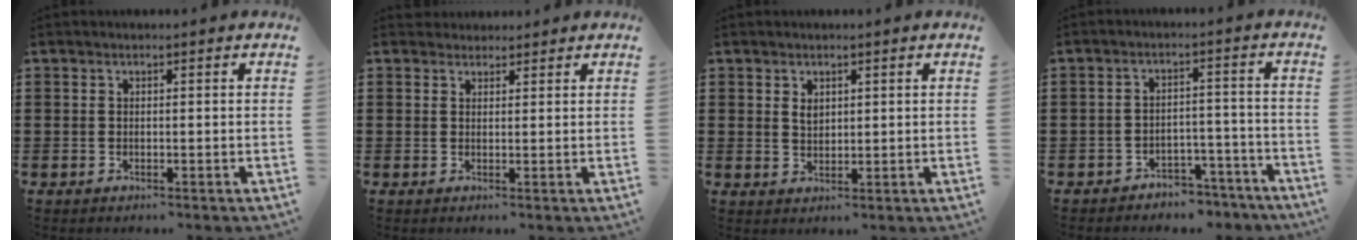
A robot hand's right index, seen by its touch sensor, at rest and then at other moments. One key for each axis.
{"total": 1.5, "fx": 1.3, "fy": 0.6, "fz": -0.2, "tx": 0.000, "ty": 0.002, "tz": 0.029}
{"total": 1.7, "fx": 0.9, "fy": 1.1, "fz": 0.9, "tx": -0.021, "ty": 0.005, "tz": 0.016}
{"total": 3.2, "fx": -3.1, "fy": 0.7, "fz": 0.3, "tx": -0.010, "ty": 0.003, "tz": -0.063}